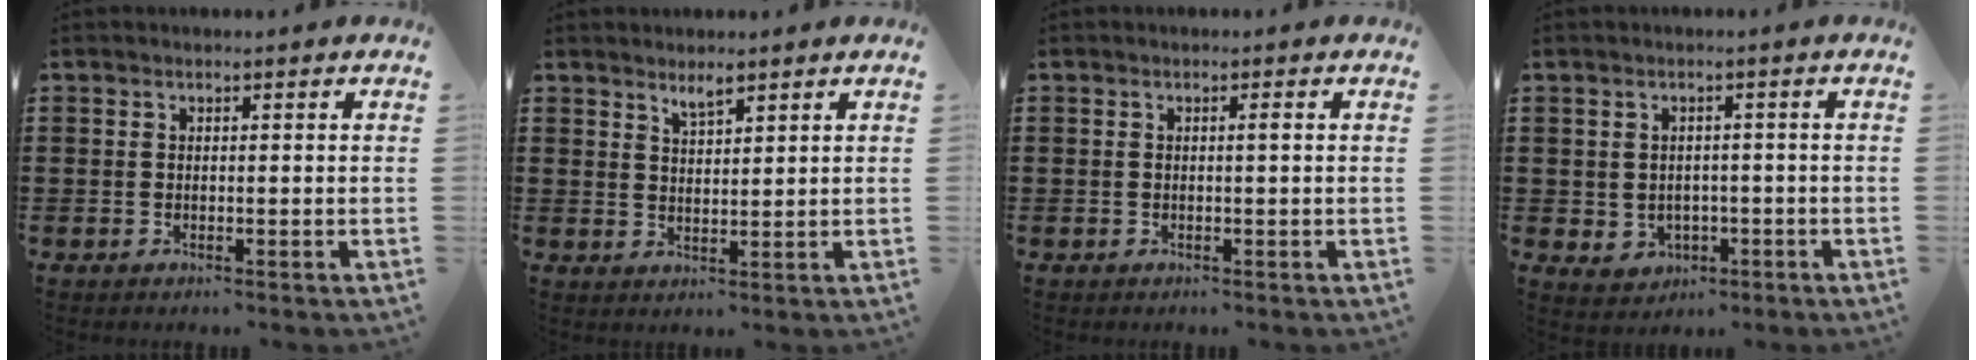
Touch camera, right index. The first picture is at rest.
{"total": 2.3, "force": [2.0, 0.5, 1.0], "torque": [-0.015, -0.002, 0.034]}
{"total": 0.8, "force": [0.1, 0.0, 0.8], "torque": [-0.014, -0.001, 0.000]}
{"total": 2.1, "force": [-0.3, 2.0, 0.7], "torque": [-0.023, 0.003, -0.009]}